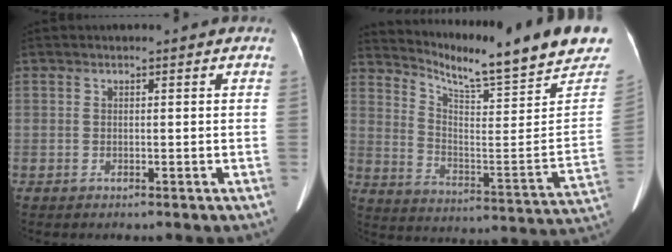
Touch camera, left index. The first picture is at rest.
{"total": 22.7, "force": [19.6, 1.2, 11.5], "torque": [-0.183, -0.077, 0.265]}